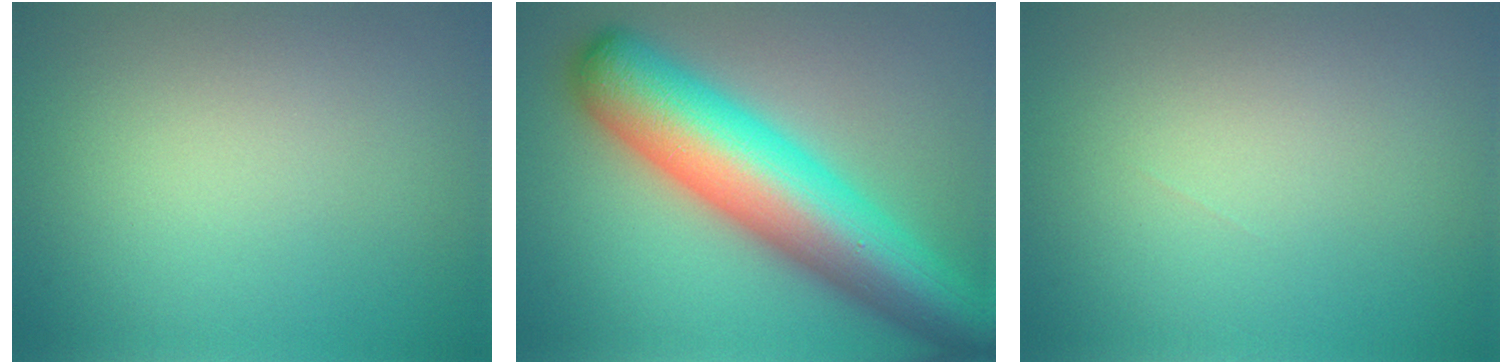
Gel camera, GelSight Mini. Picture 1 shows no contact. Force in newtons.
{"total": 12.2, "press": 12.2, "slide": 0.4}
{"total": 0.0}